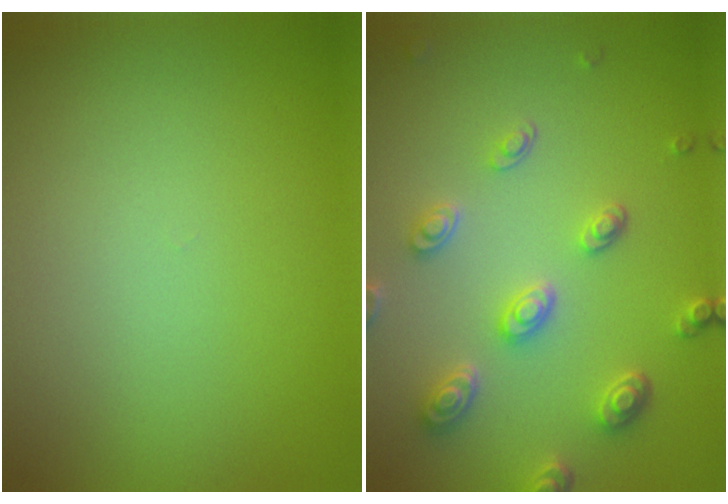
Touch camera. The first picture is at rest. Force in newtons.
{"total": 4.4, "press": 3.6, "slide": 2.5}